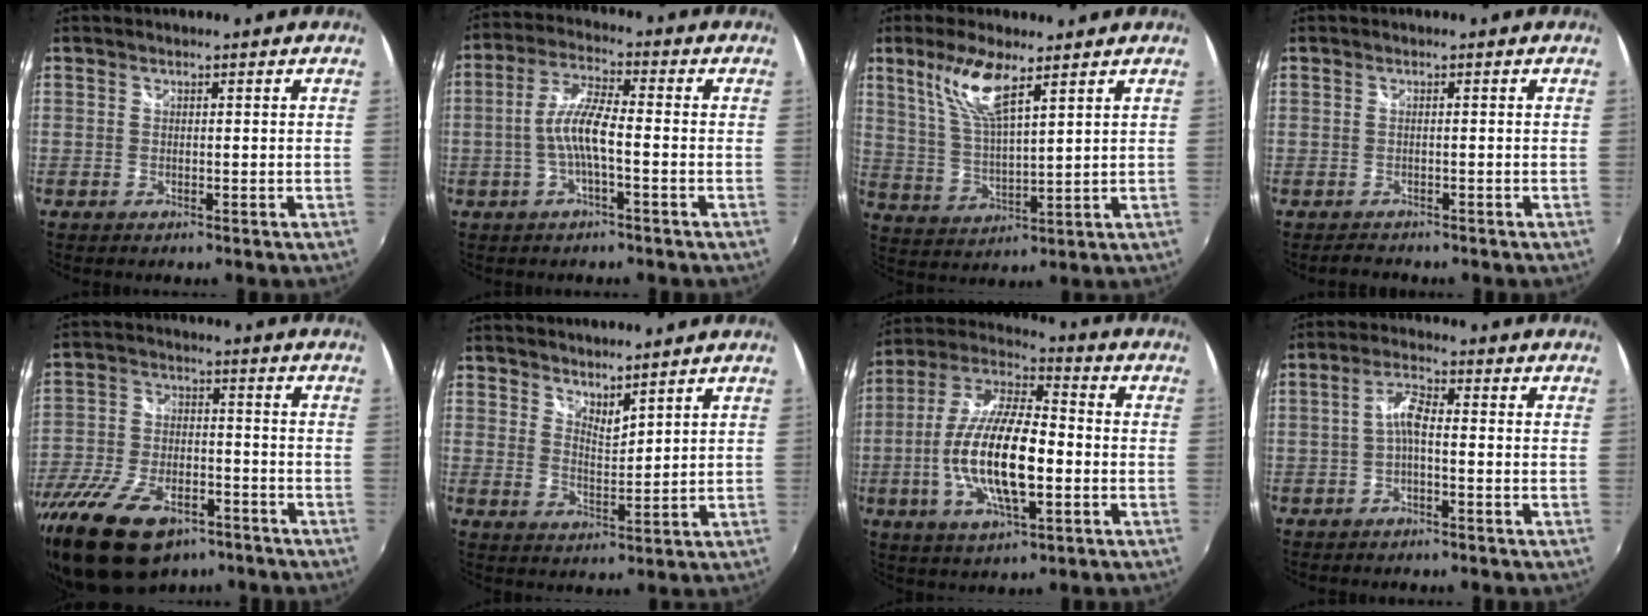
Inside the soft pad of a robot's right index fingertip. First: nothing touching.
{"total": 7.0, "force": [-1.8, 1.1, 6.7], "torque": [-0.143, 0.010, -0.034]}
{"total": 9.5, "force": [5.7, 2.0, 7.3], "torque": [-0.150, 0.000, 0.120]}
{"total": 1.7, "force": [-1.5, 0.8, 0.0], "torque": [-0.006, 0.001, -0.026]}
{"total": 19.6, "force": [-13.0, 9.6, 11.0], "torque": [-0.240, -0.028, -0.222]}
{"total": 4.2, "force": [3.8, 0.8, 1.5], "torque": [-0.019, -0.004, 0.066]}
{"total": 17.6, "force": [-3.4, 6.0, 16.2], "torque": [-0.322, -0.005, -0.067]}
{"total": 3.8, "force": [-1.2, 1.1, 3.5], "torque": [-0.074, 0.012, -0.025]}